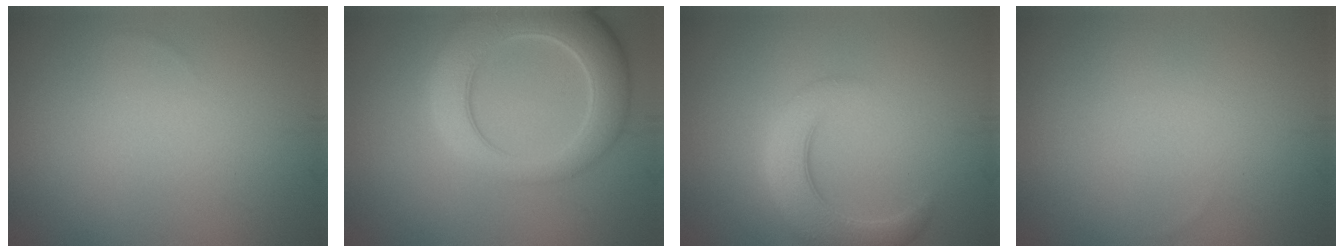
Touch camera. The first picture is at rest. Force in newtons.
{"total": 7.8, "press": 7.8, "slide": 0.9}
{"total": 4.8, "press": 4.8, "slide": 0.2}
{"total": 0.0}